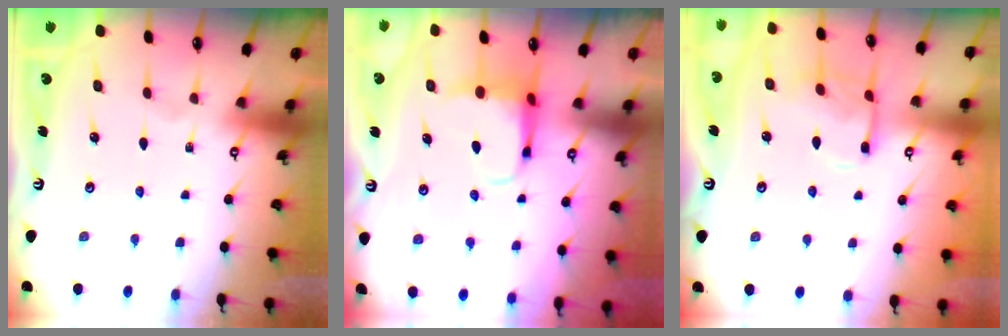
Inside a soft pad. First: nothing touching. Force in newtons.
{"total": 6.1, "press": 6.0, "slide": 1.2}
{"total": 9.8, "press": 9.8, "slide": 1.0}